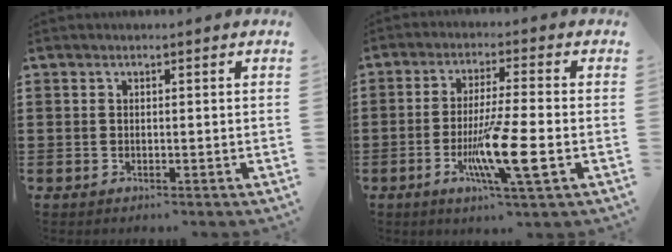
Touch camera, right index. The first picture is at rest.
{"total": 10.5, "force": [-3.2, 1.0, 10.0], "torque": [-0.186, -0.016, -0.056]}